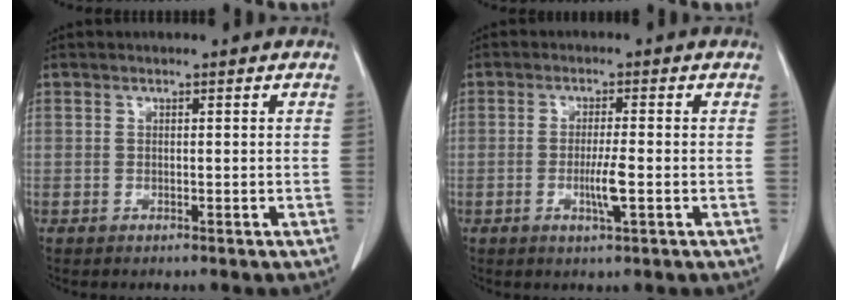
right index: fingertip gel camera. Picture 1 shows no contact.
{"total": 3.7, "force": [-1.0, 0.0, 3.5], "torque": [-0.067, -0.005, -0.015]}